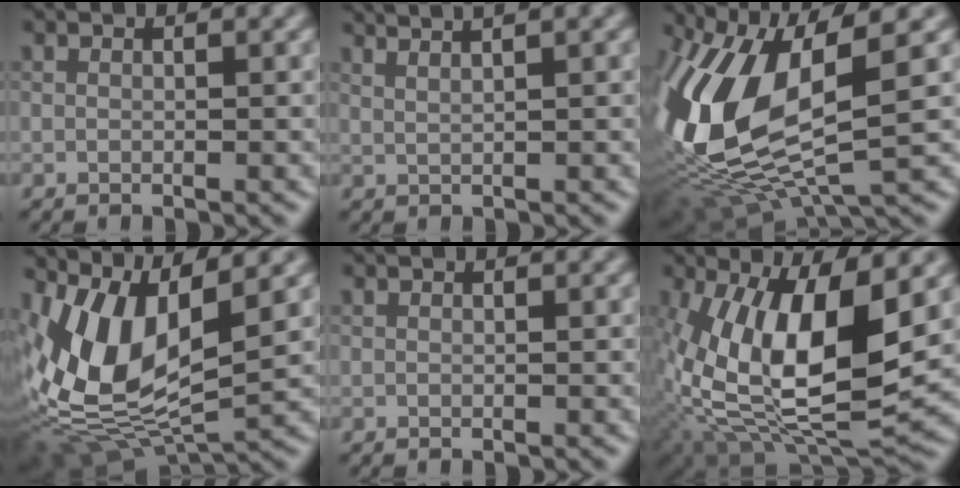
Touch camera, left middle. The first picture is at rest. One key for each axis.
{"total": 3.1, "fx": 2.4, "fy": 0.7, "fz": 1.8, "tx": -0.016, "ty": 0.019, "tz": 0.019}
{"total": 12.8, "fx": 1.3, "fy": 5.6, "fz": 11.4, "tx": -0.263, "ty": -0.007, "tz": 0.033}
{"total": 11.4, "fx": 1.3, "fy": 5.1, "fz": 10.1, "tx": -0.224, "ty": -0.004, "tz": 0.036}
{"total": 0.0}
{"total": 13.5, "fx": 1.0, "fy": 5.4, "fz": 12.3, "tx": -0.230, "ty": -0.002, "tz": 0.024}